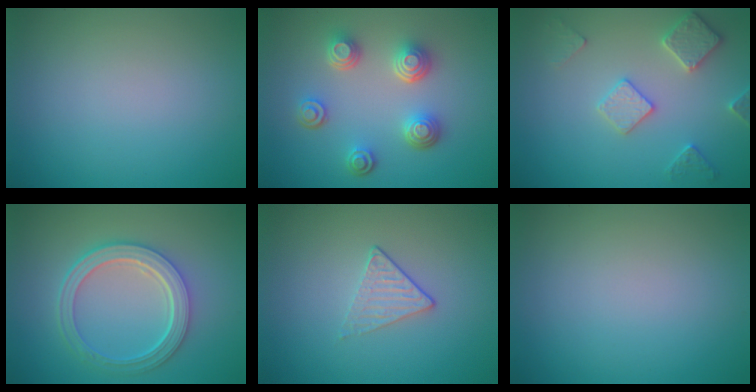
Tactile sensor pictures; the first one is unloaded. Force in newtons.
{"total": 4.4, "press": 3.4, "slide": 2.8}
{"total": 2.9, "press": 2.8, "slide": 0.5}
{"total": 5.2, "press": 3.9, "slide": 3.4}
{"total": 1.4, "press": 1.1, "slide": 0.9}
{"total": 0.0}